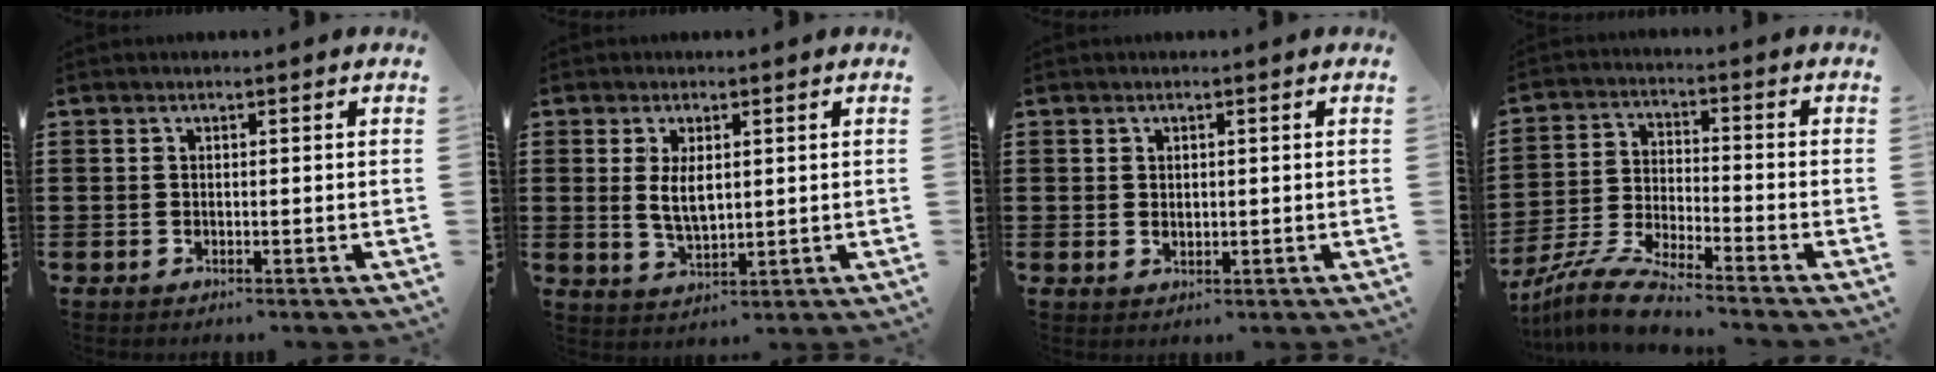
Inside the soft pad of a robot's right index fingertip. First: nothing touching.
{"total": 4.3, "force": [0.7, 1.9, 3.8], "torque": [-0.069, 0.000, 0.011]}
{"total": 1.0, "force": [0.7, 0.7, 0.3], "torque": [-0.007, 0.006, 0.012]}
{"total": 7.5, "force": [-7.1, -0.3, 2.5], "torque": [-0.065, -0.006, -0.142]}